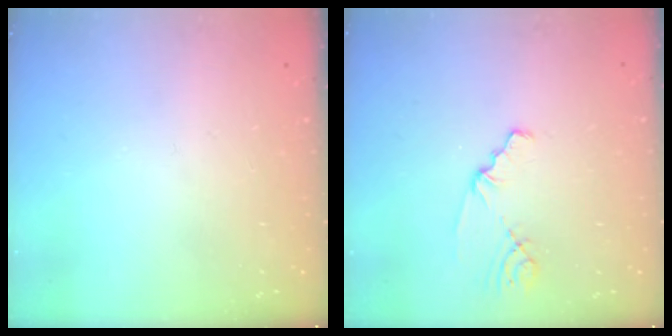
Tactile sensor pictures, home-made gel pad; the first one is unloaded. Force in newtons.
{"total": 1.1, "press": 1.1, "slide": 0.2}